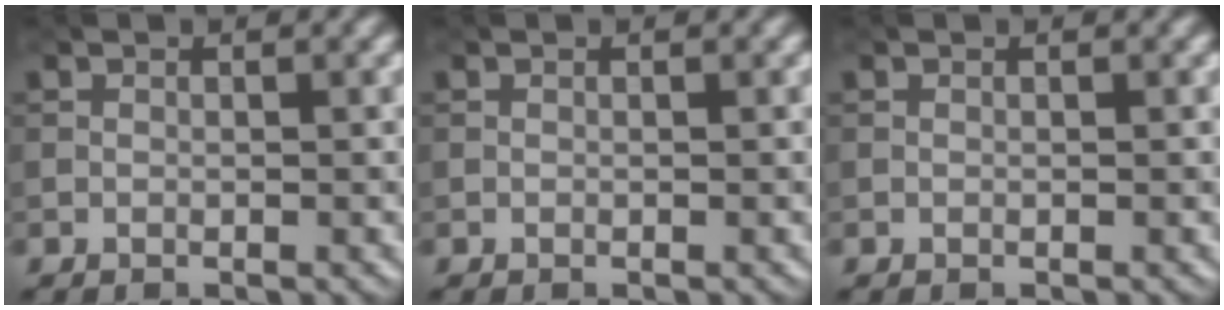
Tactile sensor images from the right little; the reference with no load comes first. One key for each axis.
{"total": 0.0}
{"total": 0.0}